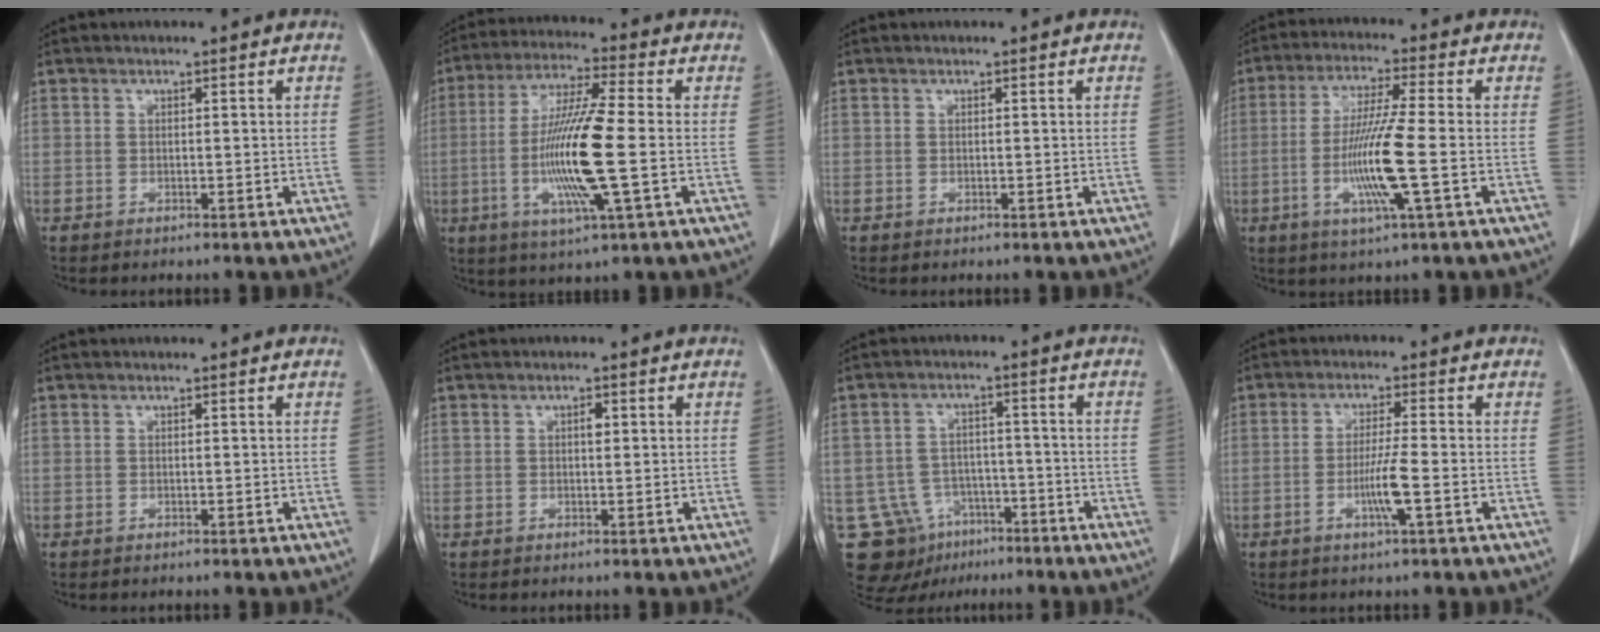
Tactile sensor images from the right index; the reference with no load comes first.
{"total": 14.2, "force": [-2.2, 0.3, 14.0], "torque": [-0.279, -0.012, -0.047]}
{"total": 0.0}
{"total": 10.7, "force": [-2.4, -0.6, 10.4], "torque": [-0.209, -0.013, -0.050]}
{"total": 0.0}
{"total": 1.0, "force": [0.2, 0.5, 0.9], "torque": [-0.014, 0.002, 0.003]}
{"total": 11.9, "force": [-6.9, 9.2, 2.8], "torque": [-0.061, 0.030, -0.095]}
{"total": 5.0, "force": [-1.6, -0.4, 4.8], "torque": [-0.088, -0.008, -0.031]}